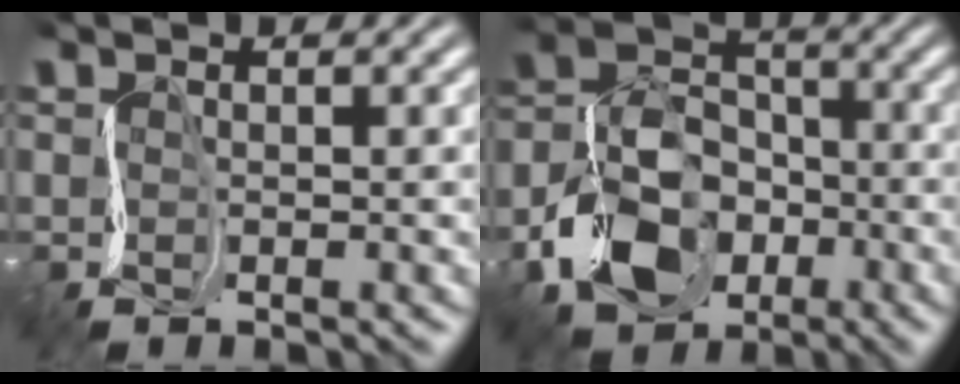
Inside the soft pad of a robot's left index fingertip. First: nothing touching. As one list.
[{"total": 6.8, "force": [-3.2, 5.3, 2.8], "torque": [-0.069, 0.011, -0.078]}]